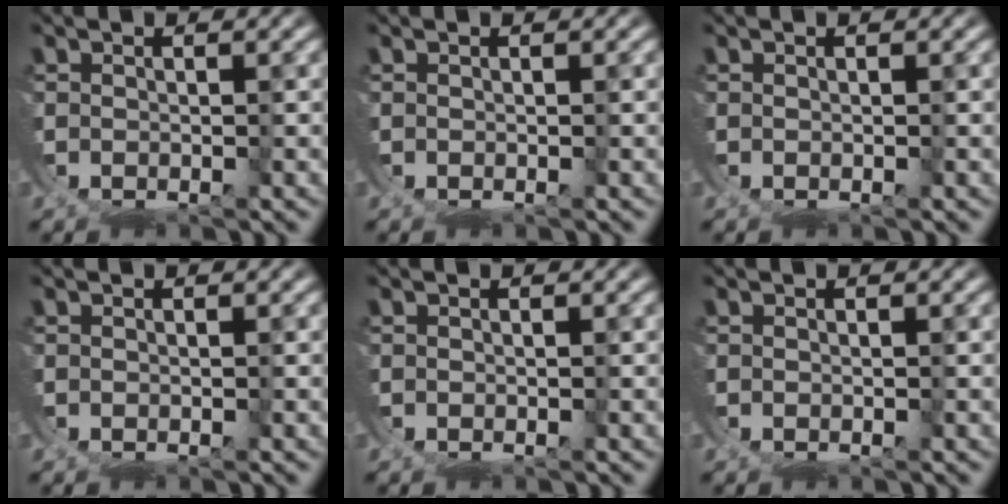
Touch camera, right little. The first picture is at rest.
{"total": 0.0}
{"total": 0.0}
{"total": 0.0}
{"total": 0.0}
{"total": 0.0}